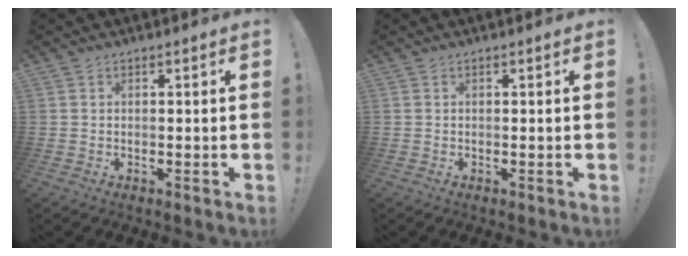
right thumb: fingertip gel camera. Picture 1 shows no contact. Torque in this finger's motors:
{"motor_torque": [0.00, 0.00, 0.00, 0.00, 0.00]}